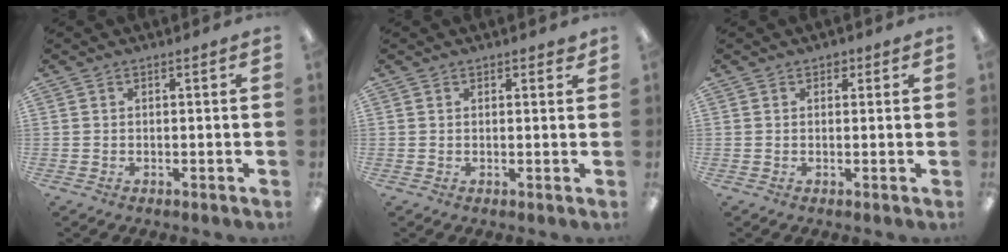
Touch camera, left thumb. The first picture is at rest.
{"total": 1.2, "force": [1.0, 0.5, 0.4], "torque": [0.001, -0.002, 0.017]}
{"total": 1.6, "force": [0.8, 1.2, 0.6], "torque": [-0.004, 0.000, 0.013]}